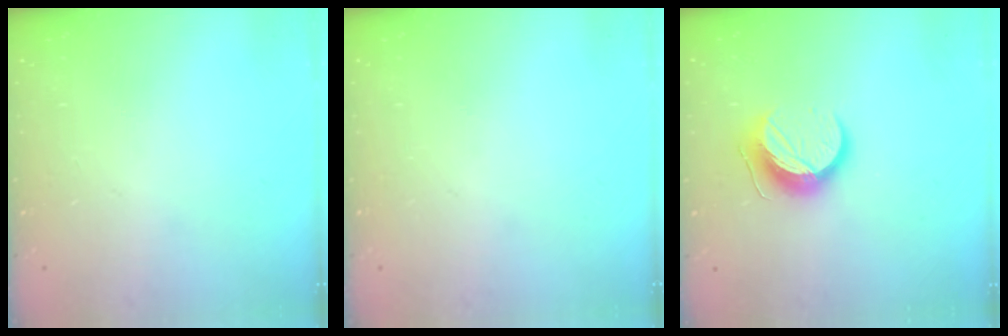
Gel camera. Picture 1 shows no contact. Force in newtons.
{"total": 0.0}
{"total": 12.4, "press": 12.4, "slide": 0.1}